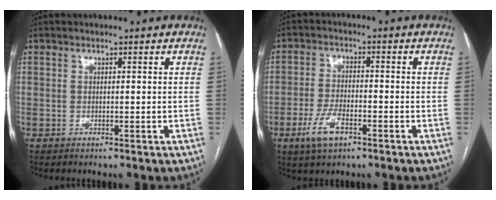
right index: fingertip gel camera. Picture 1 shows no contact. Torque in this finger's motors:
{"motor_torque": [0.77, -0.62, 0.33, 0.02]}